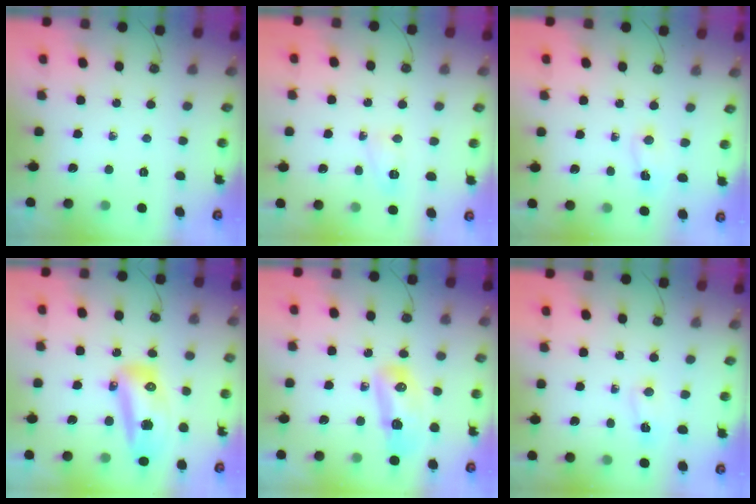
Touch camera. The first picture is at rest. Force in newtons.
{"total": 3.9, "press": 3.9, "slide": 0.7}
{"total": 2.2, "press": 1.9, "slide": 1.1}
{"total": 14.3, "press": 14.0, "slide": 3.3}
{"total": 10.1, "press": 10.0, "slide": 1.6}
{"total": 2.0, "press": 2.0, "slide": 0.4}